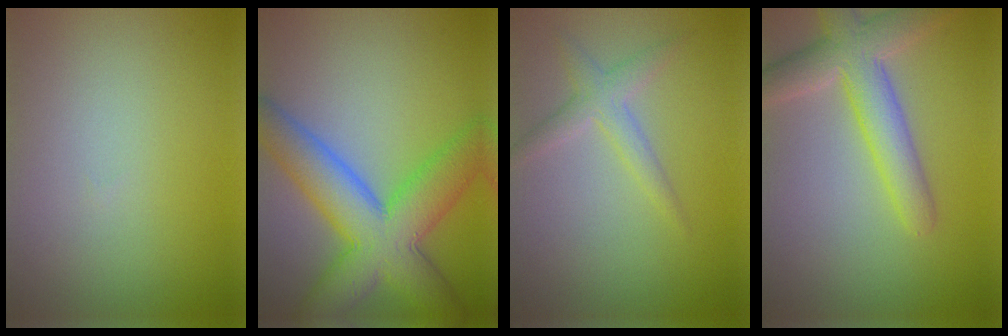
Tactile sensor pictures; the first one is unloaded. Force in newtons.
{"total": 9.6, "press": 9.6, "slide": 0.6}
{"total": 2.3, "press": 2.2, "slide": 0.1}
{"total": 5.4, "press": 5.4, "slide": 0.1}